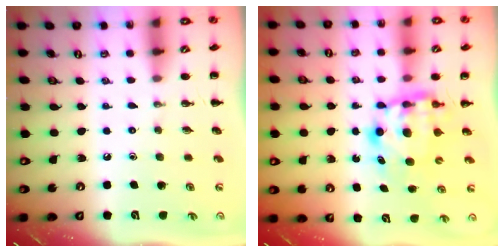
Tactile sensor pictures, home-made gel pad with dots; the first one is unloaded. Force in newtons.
{"total": 6.5, "press": 6.4, "slide": 0.9}